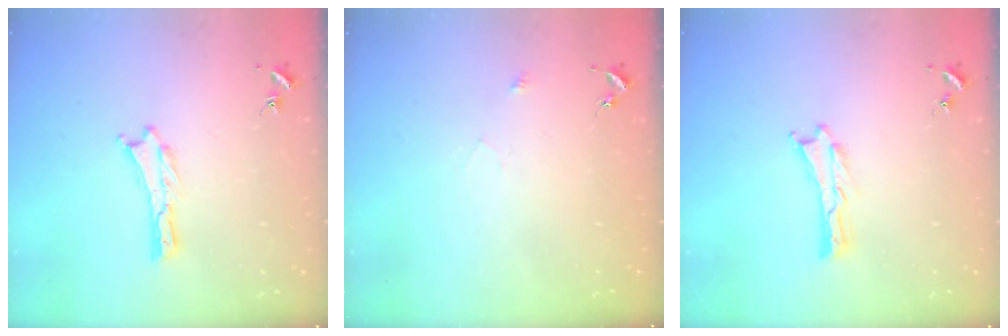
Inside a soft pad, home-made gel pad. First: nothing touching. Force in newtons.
{"total": 2.5, "press": 2.5, "slide": 0.2}
{"total": 0.0}